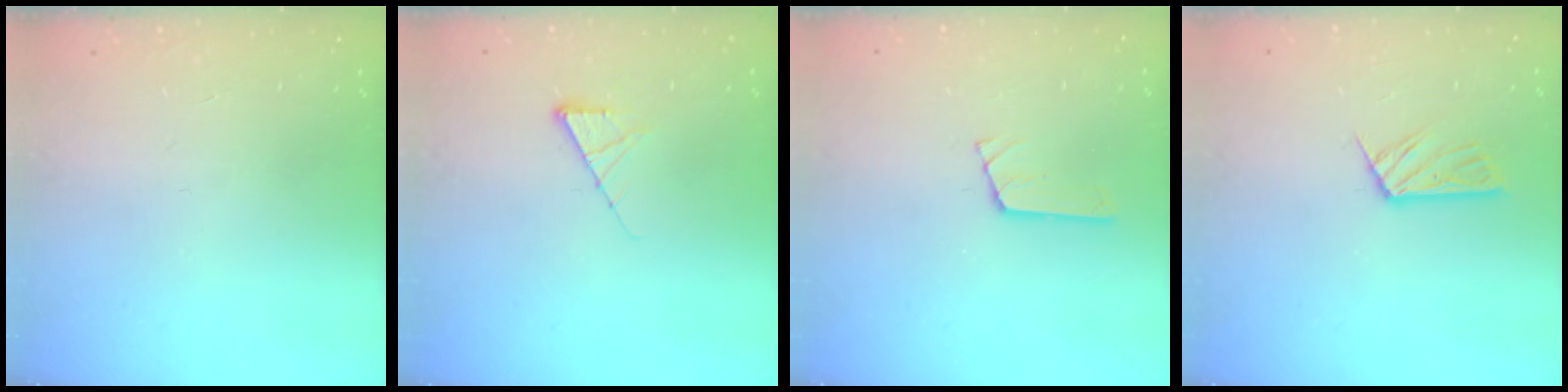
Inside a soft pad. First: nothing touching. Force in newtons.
{"total": 5.0, "press": 5.0, "slide": 0.7}
{"total": 3.0, "press": 2.9, "slide": 0.4}
{"total": 8.7, "press": 8.7, "slide": 0.7}